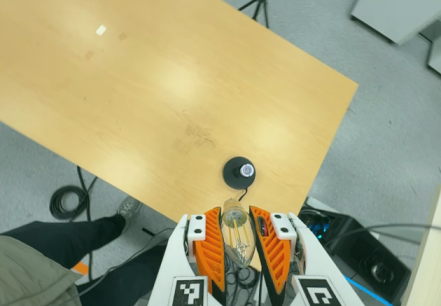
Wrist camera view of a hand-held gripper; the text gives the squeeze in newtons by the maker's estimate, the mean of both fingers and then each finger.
{"total": 20.6, "left": 21.8, "right": 19.3}